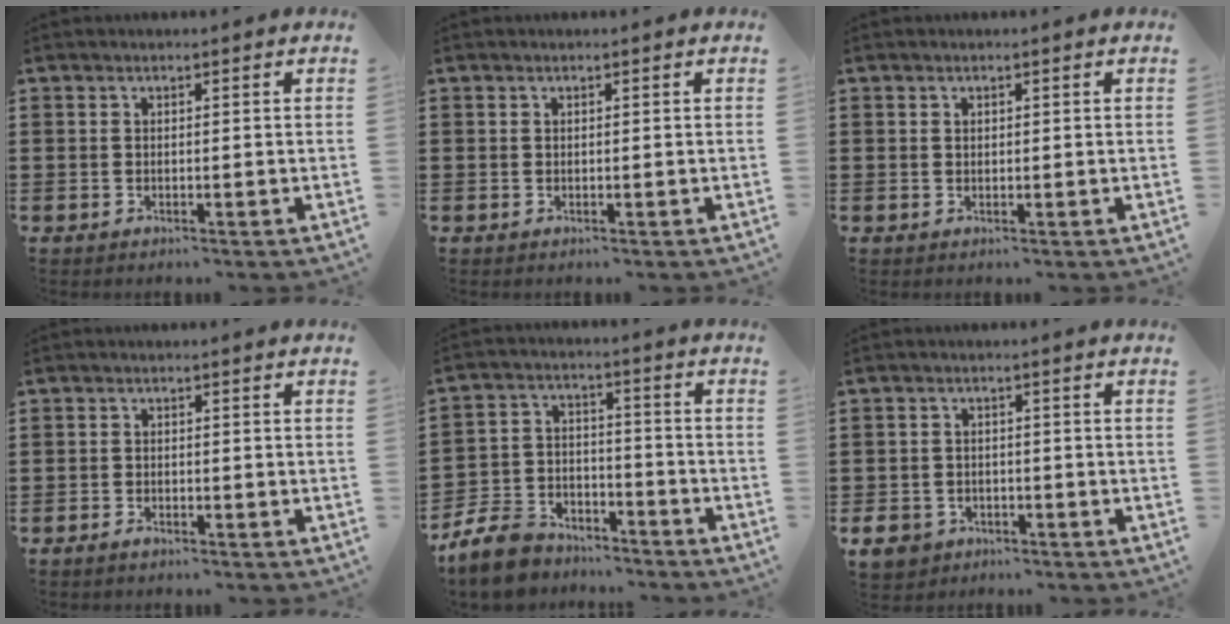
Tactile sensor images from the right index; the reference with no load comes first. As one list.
[{"total": 0.0}, {"total": 0.6, "force": [0.3, 0.5, 0.1], "torque": [-0.004, 0.002, 0.007]}, {"total": 1.0, "force": [-0.9, 0.4, 0.3], "torque": [-0.009, -0.002, -0.017]}, {"total": 8.8, "force": [-8.1, 2.8, 2.0], "torque": [-0.061, 0.021, -0.162]}, {"total": 3.1, "force": [-2.2, 1.9, 0.8], "torque": [-0.027, 0.001, -0.047]}]